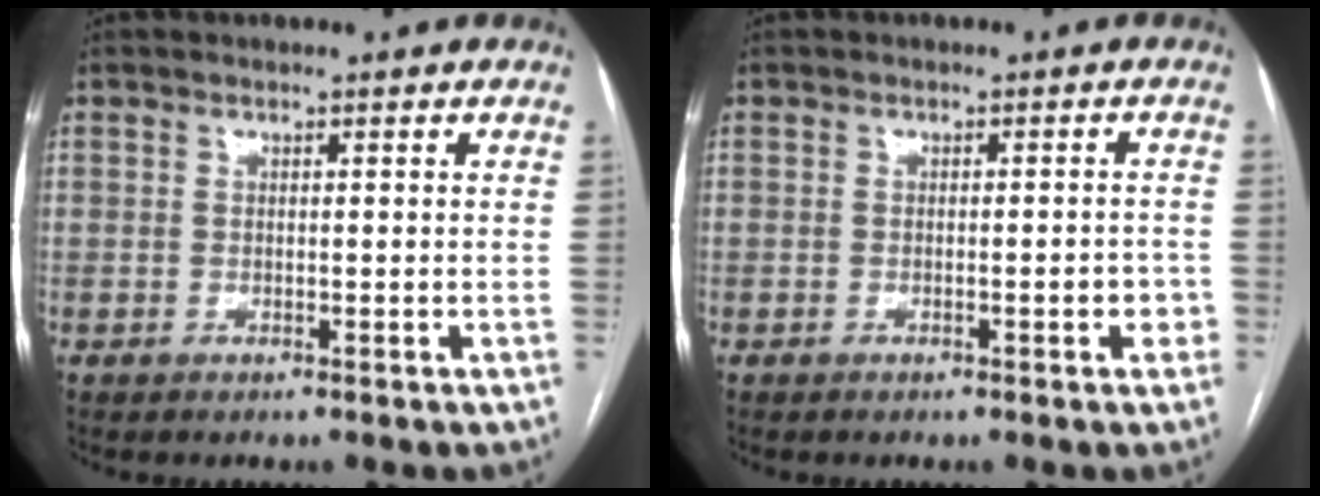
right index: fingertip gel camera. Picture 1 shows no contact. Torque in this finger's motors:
{"motor_torque": [0.54, 0.05, 0.10, 0.02]}